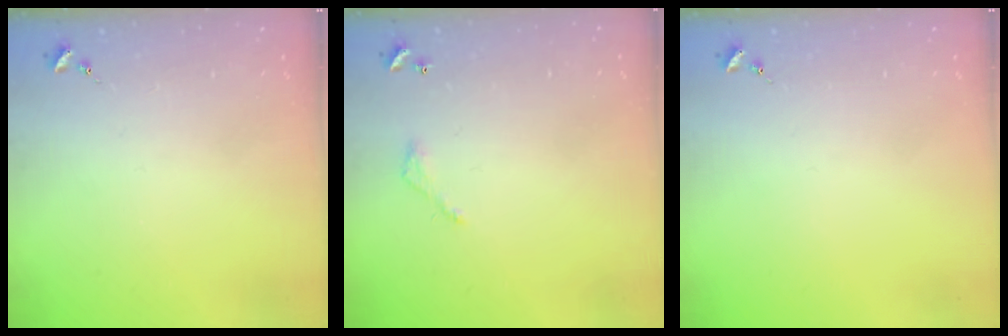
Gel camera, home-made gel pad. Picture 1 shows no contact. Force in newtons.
{"total": 3.2, "press": 3.2, "slide": 0.2}
{"total": 0.0}